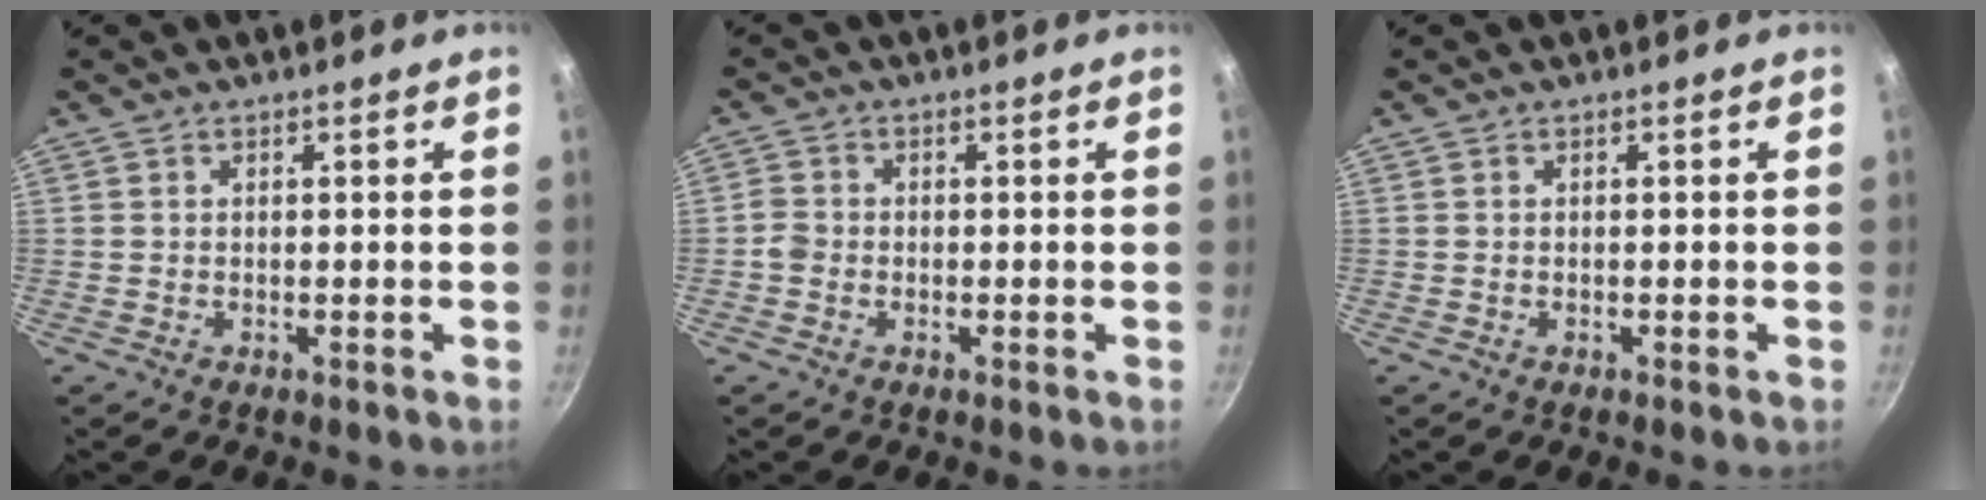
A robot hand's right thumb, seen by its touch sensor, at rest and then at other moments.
{"total": 2.4, "force": [-0.9, 2.0, 1.0], "torque": [-0.016, 0.011, -0.023]}
{"total": 0.0}